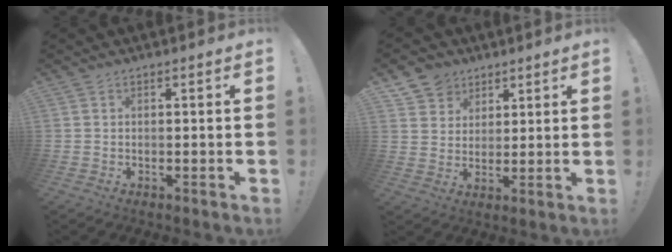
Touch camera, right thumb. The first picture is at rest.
{"total": 7.2, "force": [4.3, 5.7, 0.7], "torque": [-0.017, -0.031, 0.088]}